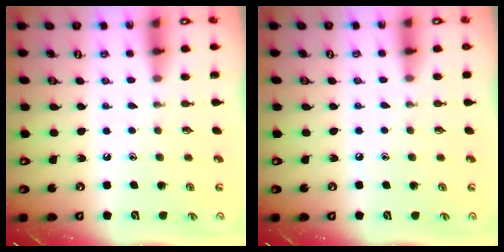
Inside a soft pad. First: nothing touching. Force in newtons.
{"total": 3.6, "press": 3.6, "slide": 0.5}